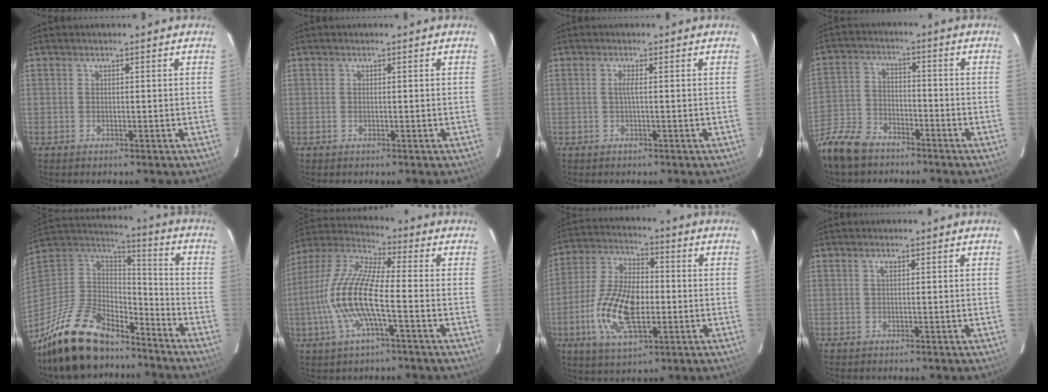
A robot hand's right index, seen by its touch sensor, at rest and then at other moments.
{"total": 0.0}
{"total": 1.1, "force": [0.0, -0.3, 1.1], "torque": [-0.017, 0.002, -0.002]}
{"total": 12.9, "force": [-9.7, 6.4, 5.7], "torque": [-0.153, -0.002, -0.193]}
{"total": 23.5, "force": [-17.6, 10.2, 11.8], "torque": [-0.257, -0.001, -0.290]}
{"total": 14.8, "force": [-3.3, 3.1, 14.1], "torque": [-0.291, 0.000, -0.070]}
{"total": 15.7, "force": [-3.5, 7.4, 13.4], "torque": [-0.279, 0.000, -0.065]}
{"total": 0.5, "force": [0.1, 0.1, 0.5], "torque": [-0.010, 0.003, 0.001]}